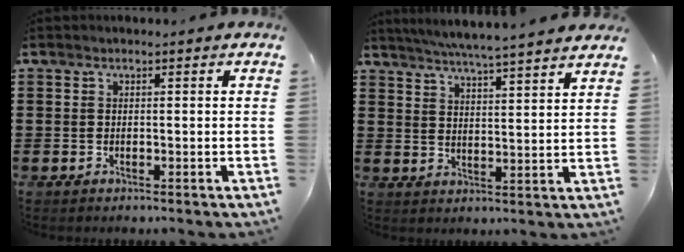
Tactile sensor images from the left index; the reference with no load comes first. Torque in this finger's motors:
{"motor_torque": [1.74, 0.40, 0.71, 0.15]}